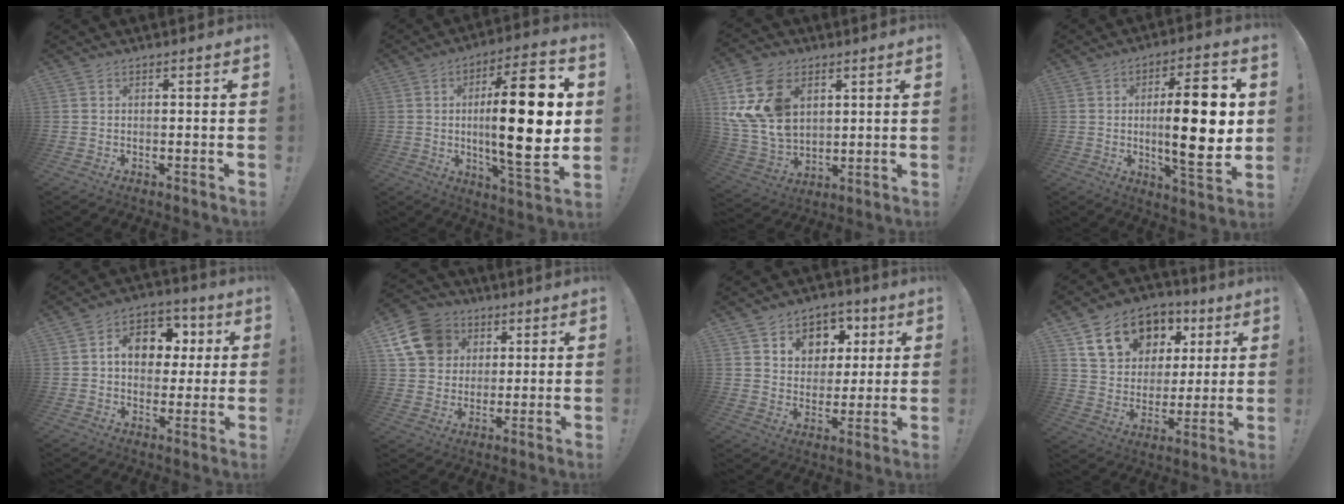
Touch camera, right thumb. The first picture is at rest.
{"total": 23.8, "force": [1.2, 6.5, 22.9], "torque": [-0.367, -0.012, 0.011]}
{"total": 17.8, "force": [6.4, 12.5, 11.0], "torque": [-0.226, -0.032, 0.121]}
{"total": 18.5, "force": [0.8, 4.8, 17.9], "torque": [-0.281, -0.010, 0.001]}
{"total": 12.0, "force": [2.7, 9.1, 7.3], "torque": [-0.100, 0.001, 0.054]}
{"total": 15.1, "force": [5.6, 12.5, 6.5], "torque": [-0.096, -0.021, 0.115]}
{"total": 9.2, "force": [3.7, 8.0, 2.6], "torque": [-0.029, -0.026, 0.076]}
{"total": 17.3, "force": [8.7, 12.9, 7.6], "torque": [-0.117, -0.030, 0.176]}